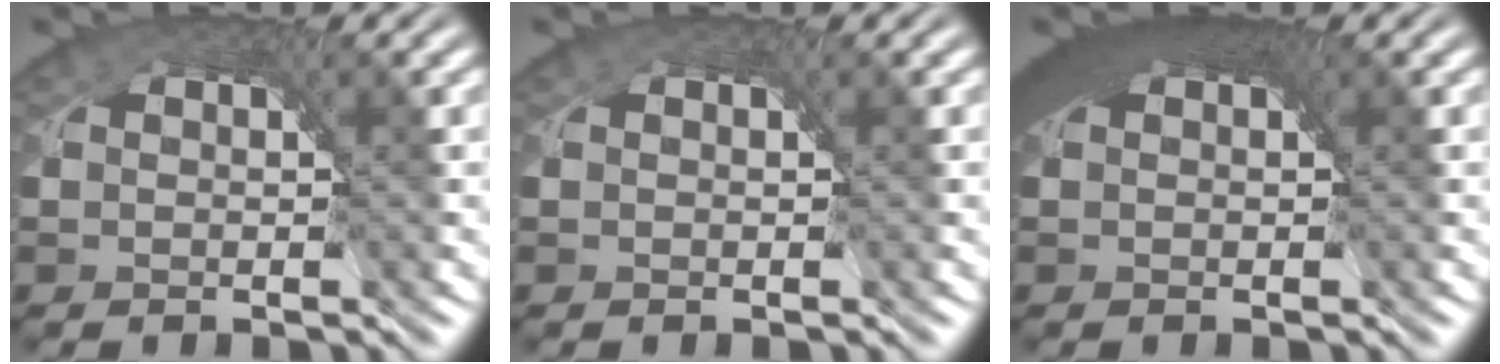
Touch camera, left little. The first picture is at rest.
{"total": 0.0}
{"total": 6.2, "force": [2.0, 3.6, 4.6], "torque": [-0.086, -0.008, 0.030]}